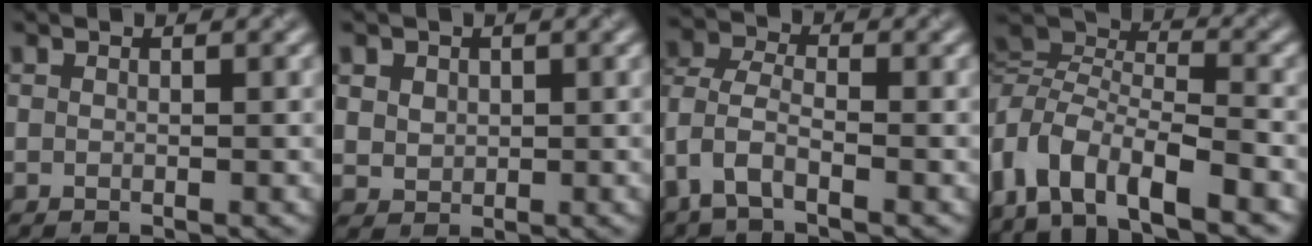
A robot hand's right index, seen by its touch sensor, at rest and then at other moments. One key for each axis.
{"total": 3.4, "fx": 1.8, "fy": 2.6, "fz": 1.3, "tx": -0.038, "ty": 0.008, "tz": 0.033}
{"total": 3.9, "fx": -2.0, "fy": 1.9, "fz": 2.7, "tx": -0.069, "ty": 0.005, "tz": -0.056}
{"total": 8.9, "fx": -4.1, "fy": 4.2, "fz": 6.7, "tx": -0.119, "ty": 0.012, "tz": -0.089}